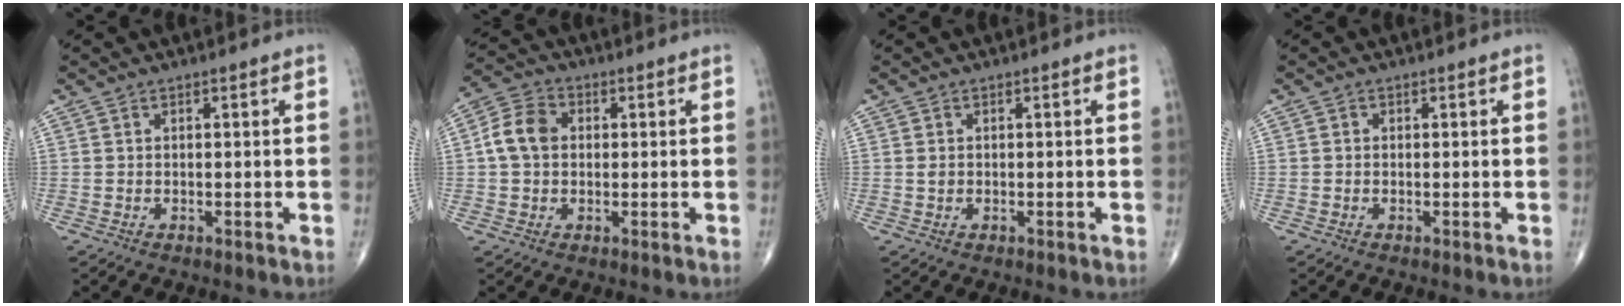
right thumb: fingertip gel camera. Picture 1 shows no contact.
{"total": 7.2, "force": [0.5, 5.6, 4.6], "torque": [-0.080, 0.017, 0.002]}
{"total": 0.9, "force": [0.0, 0.7, 0.6], "torque": [-0.012, -0.001, 0.000]}
{"total": 0.5, "force": [-0.1, 0.5, 0.1], "torque": [0.000, 0.002, -0.004]}